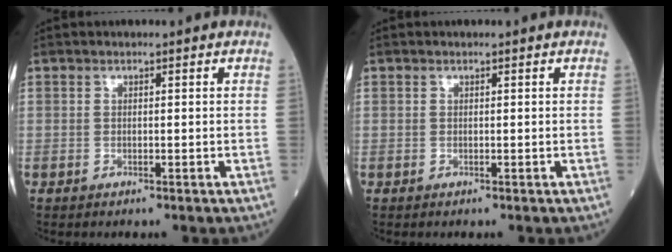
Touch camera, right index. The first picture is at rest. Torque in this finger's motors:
{"motor_torque": [0.04, 0.04, 0.00, -0.01]}